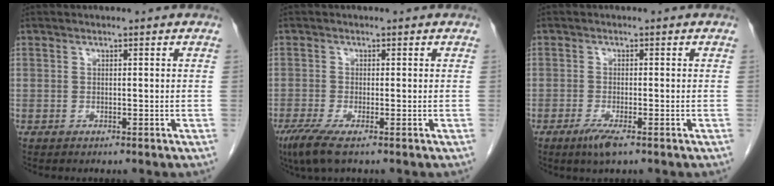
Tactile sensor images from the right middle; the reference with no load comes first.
{"total": 4.1, "force": [-2.3, 0.4, 3.3], "torque": [-0.071, -0.017, -0.045]}
{"total": 3.1, "force": [-1.9, 0.3, 2.4], "torque": [-0.050, -0.008, -0.035]}